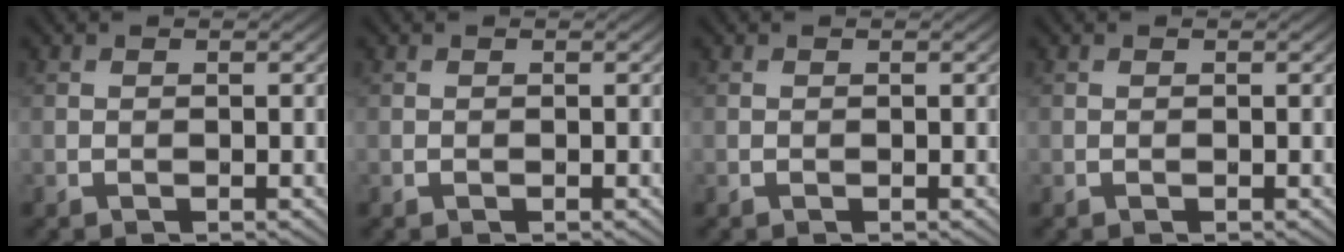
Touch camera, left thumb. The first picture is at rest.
{"total": 0.0}
{"total": 0.0}
{"total": 0.0}